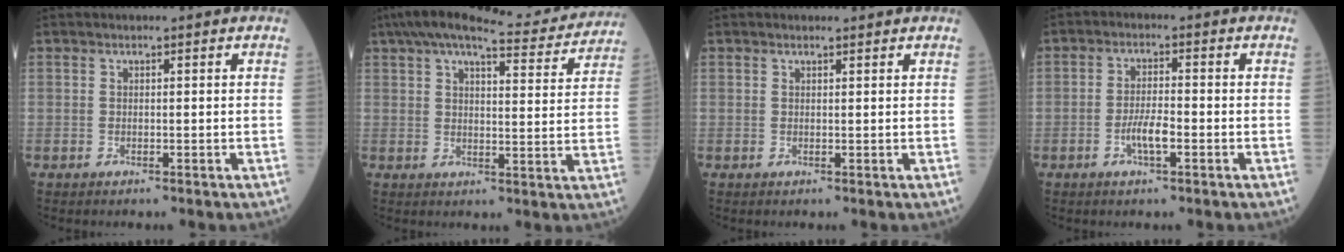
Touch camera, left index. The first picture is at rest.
{"total": 17.6, "force": [15.9, 2.3, 7.2], "torque": [-0.109, 0.011, 0.203]}
{"total": 0.7, "force": [0.7, 0.0, 0.1], "torque": [-0.009, 0.000, 0.010]}
{"total": 3.9, "force": [-1.7, 0.8, 3.4], "torque": [-0.069, -0.001, -0.033]}